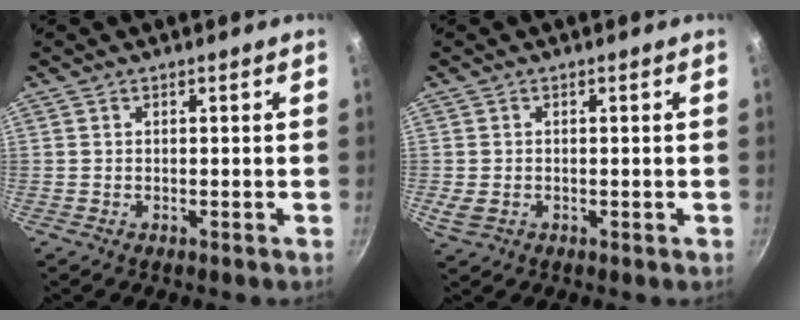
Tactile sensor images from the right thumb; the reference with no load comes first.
{"total": 3.0, "force": [-0.6, 2.1, 2.1], "torque": [-0.039, -0.001, -0.008]}